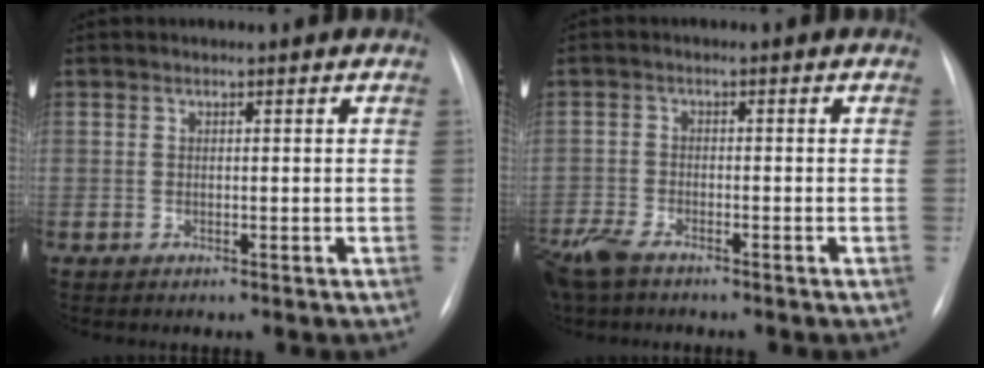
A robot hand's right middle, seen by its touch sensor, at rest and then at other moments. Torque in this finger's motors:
{"motor_torque": [0.96, -0.90, 0.16, 0.06]}